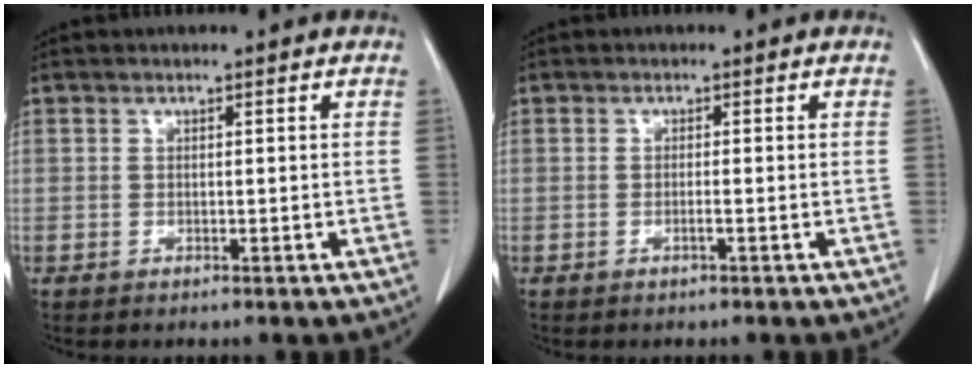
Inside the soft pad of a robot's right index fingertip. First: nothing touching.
{"total": 0.7, "force": [-0.4, -0.1, 0.6], "torque": [-0.011, 0.001, -0.007]}